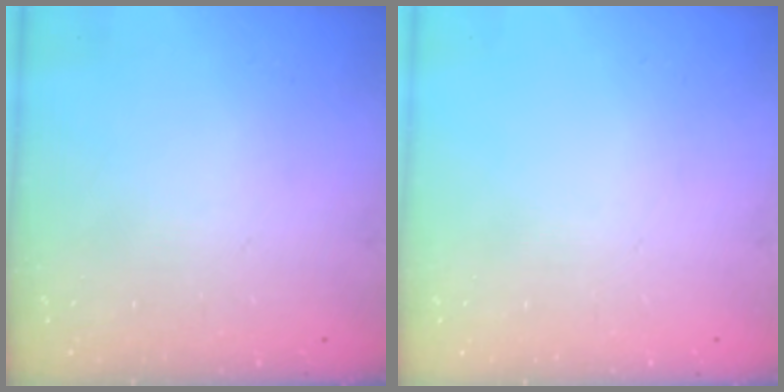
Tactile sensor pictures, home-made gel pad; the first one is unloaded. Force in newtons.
{"total": 0.0}